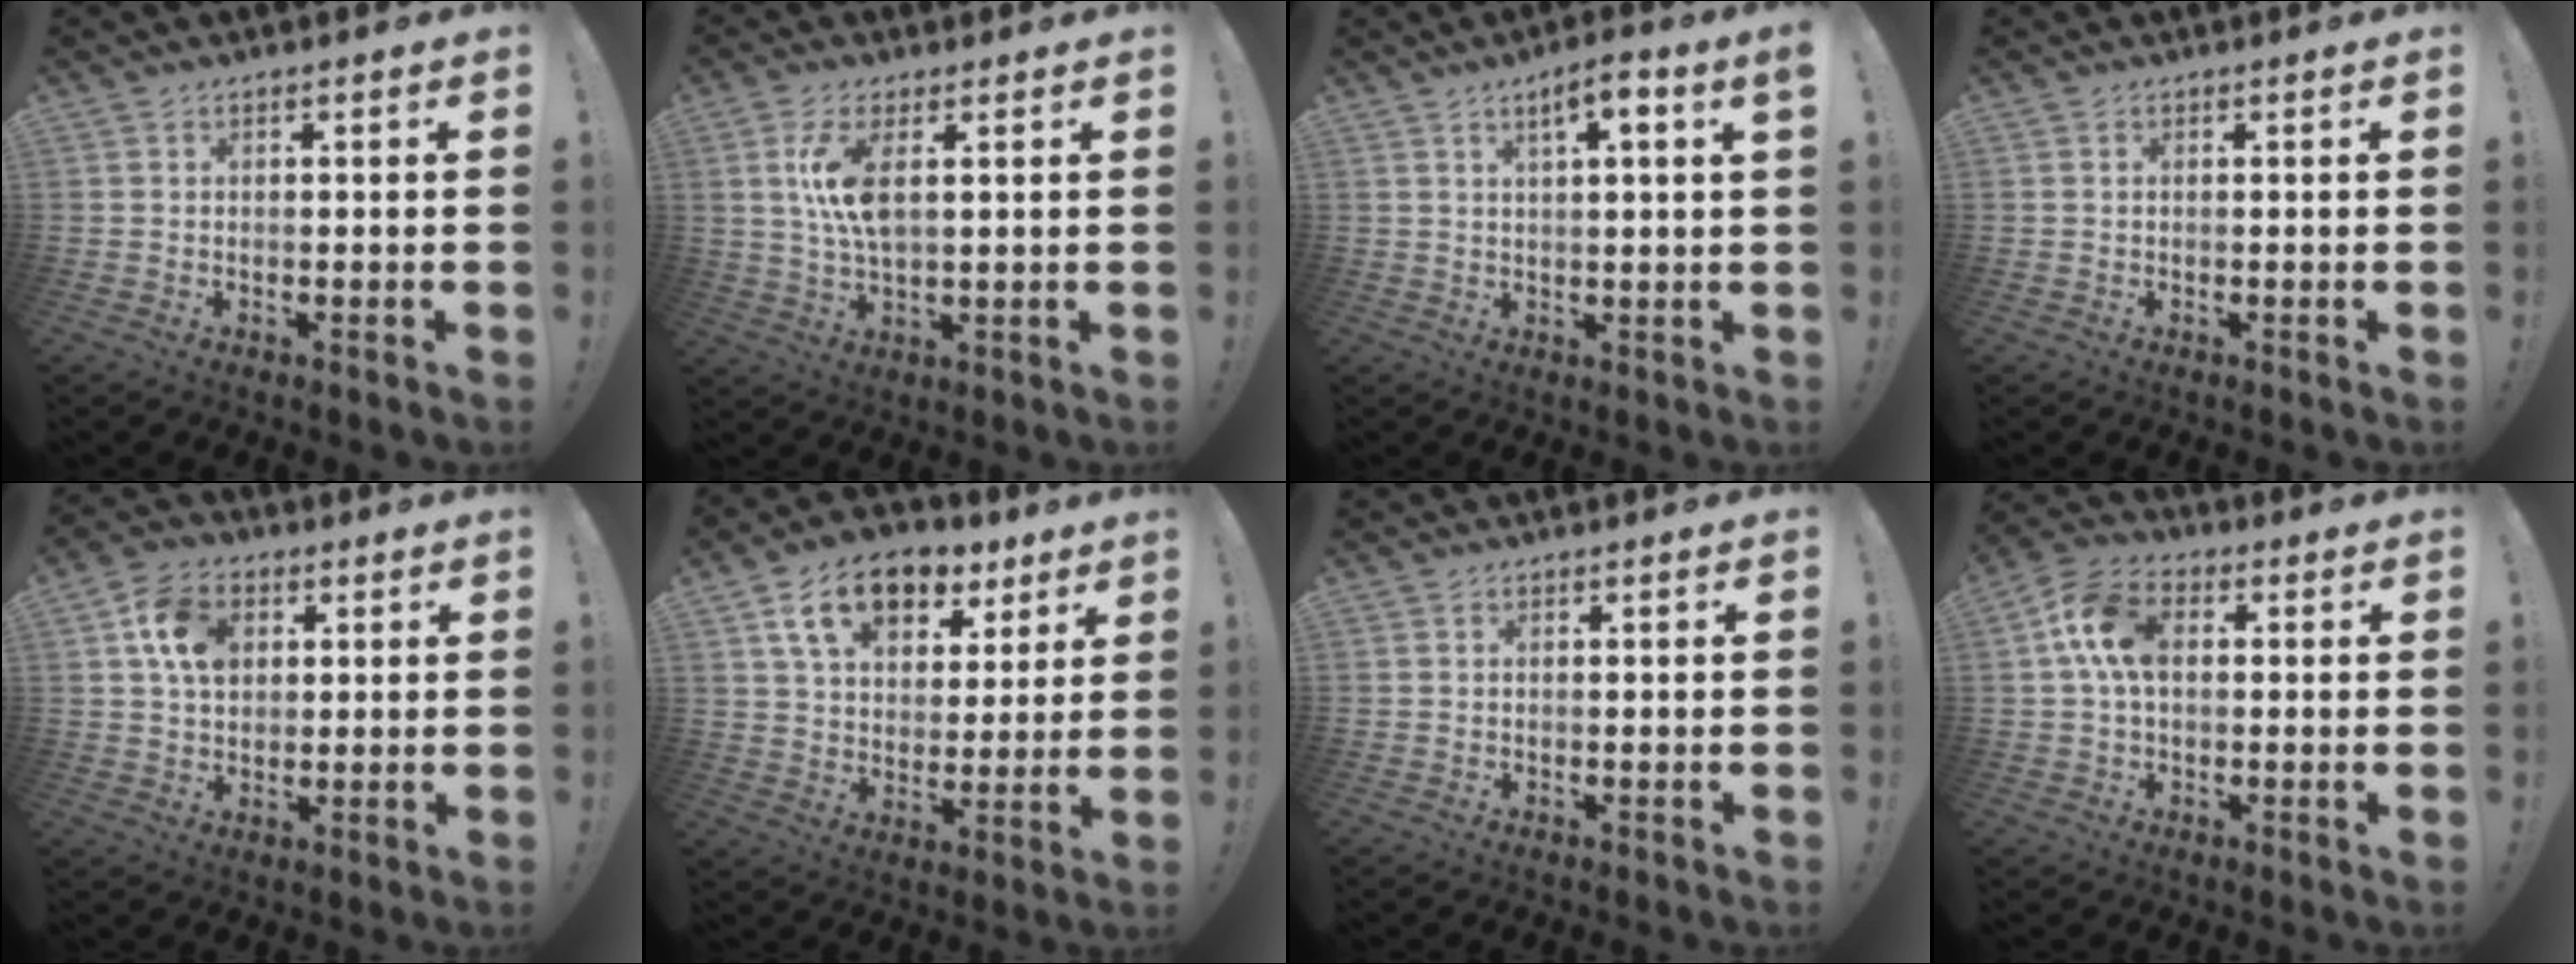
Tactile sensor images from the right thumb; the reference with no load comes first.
{"total": 9.3, "force": [2.4, 3.5, 8.2], "torque": [-0.154, -0.017, 0.037]}
{"total": 5.2, "force": [2.7, 0.1, 4.4], "torque": [-0.066, -0.008, 0.037]}
{"total": 0.0}
{"total": 10.3, "force": [3.4, 7.6, 6.1], "torque": [-0.096, 0.006, 0.066]}
{"total": 15.5, "force": [8.5, 9.7, 8.7], "torque": [-0.132, -0.034, 0.155]}
{"total": 0.0}
{"total": 11.1, "force": [1.5, 7.1, 8.3], "torque": [-0.150, 0.012, 0.031]}